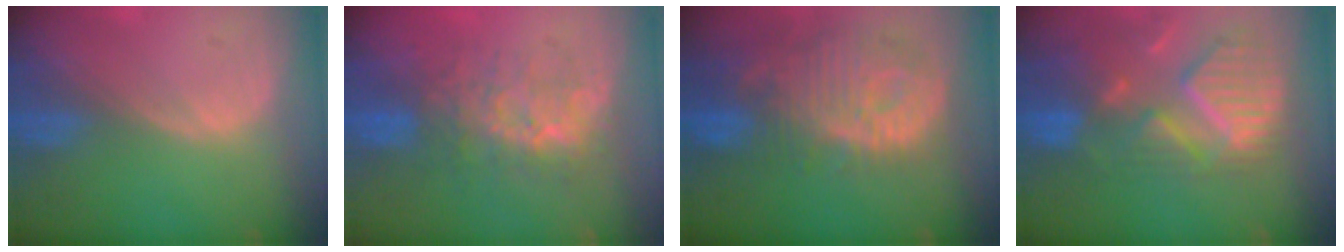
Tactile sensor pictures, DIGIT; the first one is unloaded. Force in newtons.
{"total": 7.9, "press": 7.6, "slide": 2.3}
{"total": 13.0, "press": 11.3, "slide": 6.3}
{"total": 11.8, "press": 10.4, "slide": 5.6}